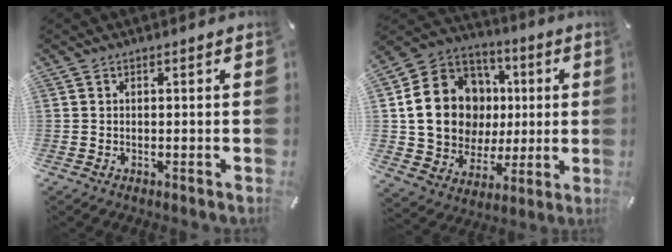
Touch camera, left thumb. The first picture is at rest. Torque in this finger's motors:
{"motor_torque": [2.54, 2.47, 1.81, 0.13, 0.25]}